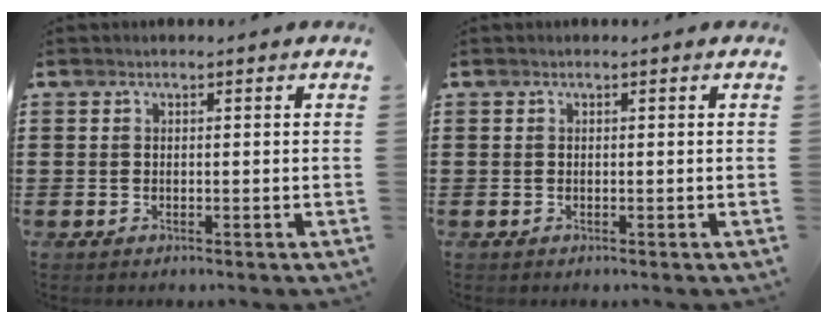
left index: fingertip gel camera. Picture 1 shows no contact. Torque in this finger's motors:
{"motor_torque": [0.00, 0.00, -0.01, 0.01]}